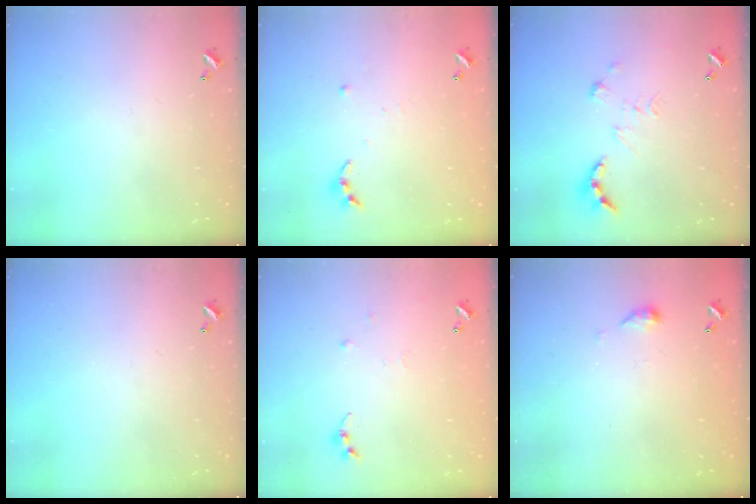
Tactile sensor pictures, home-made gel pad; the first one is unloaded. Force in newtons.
{"total": 4.2, "press": 4.2, "slide": 0.2}
{"total": 2.9, "press": 2.7, "slide": 1.3}
{"total": 0.0}
{"total": 7.8, "press": 7.7, "slide": 0.8}
{"total": 3.6, "press": 3.5, "slide": 0.5}